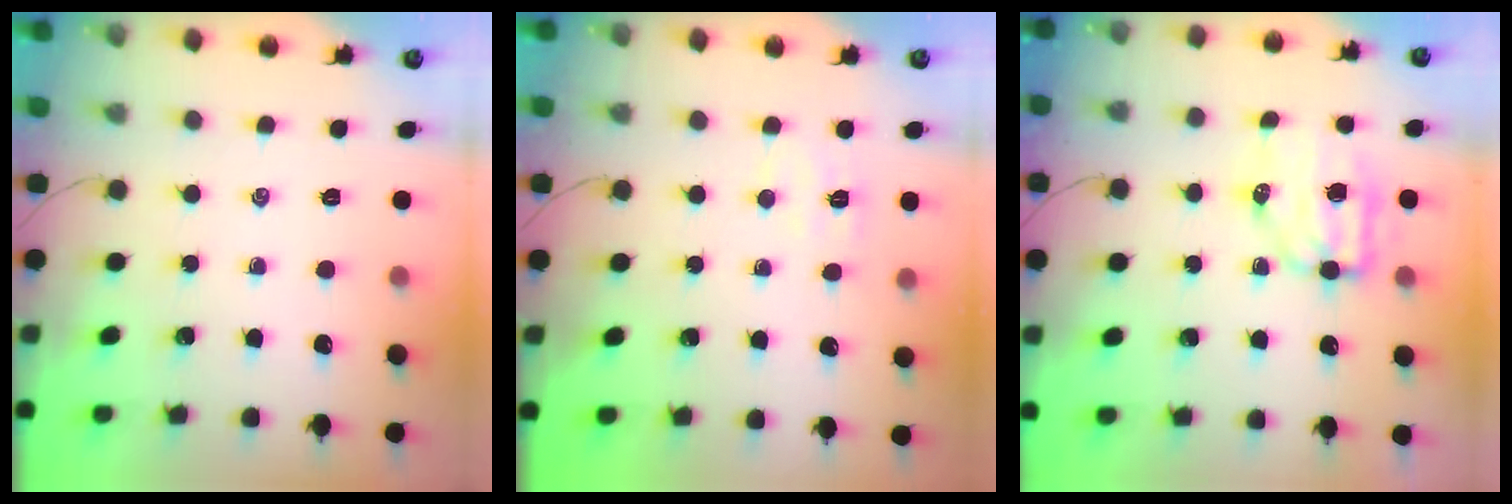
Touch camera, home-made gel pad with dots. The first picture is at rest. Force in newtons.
{"total": 4.7, "press": 4.5, "slide": 1.1}
{"total": 7.4, "press": 7.3, "slide": 0.9}